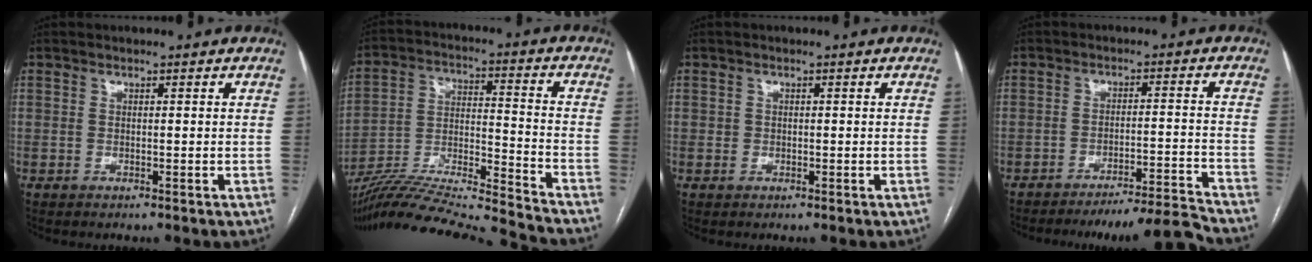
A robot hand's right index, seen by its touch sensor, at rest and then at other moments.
{"total": 21.8, "force": [-20.4, -1.2, 7.7], "torque": [-0.162, -0.013, -0.339]}
{"total": 0.8, "force": [0.1, 0.8, 0.1], "torque": [0.000, 0.005, 0.003]}
{"total": 10.8, "force": [-10.3, -2.3, 2.0], "torque": [-0.014, 0.005, -0.160]}